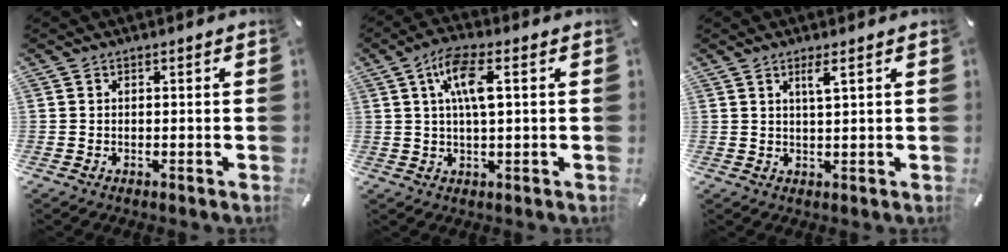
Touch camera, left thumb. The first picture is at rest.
{"total": 8.4, "force": [2.2, 2.6, 7.7], "torque": [-0.145, 0.004, 0.034]}
{"total": 2.9, "force": [1.6, 0.1, 2.3], "torque": [-0.050, -0.001, 0.026]}